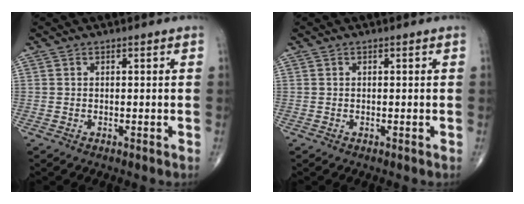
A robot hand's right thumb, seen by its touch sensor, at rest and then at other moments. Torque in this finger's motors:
{"motor_torque": [-0.11, 0.11, 0.00, -0.01, 0.02]}